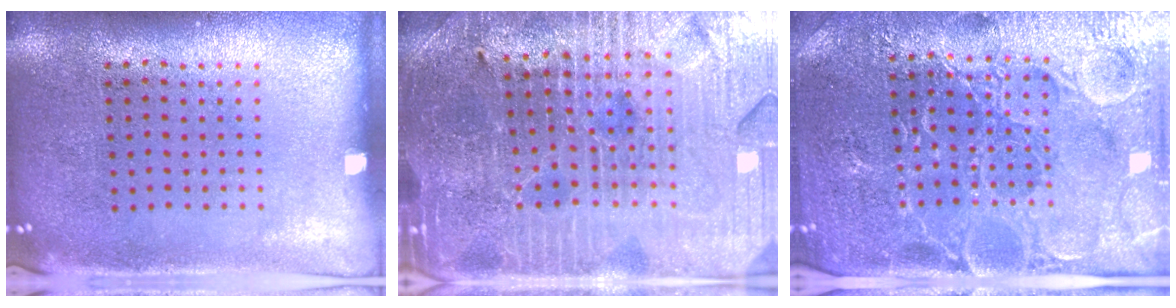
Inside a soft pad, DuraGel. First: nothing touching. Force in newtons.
{"total": 4.5, "press": 4.3, "slide": 1.3}
{"total": 4.8, "press": 4.5, "slide": 1.6}